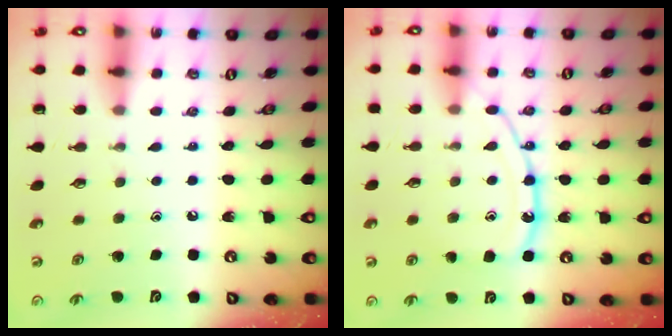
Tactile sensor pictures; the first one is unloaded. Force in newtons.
{"total": 13.1, "press": 13.1, "slide": 1.0}